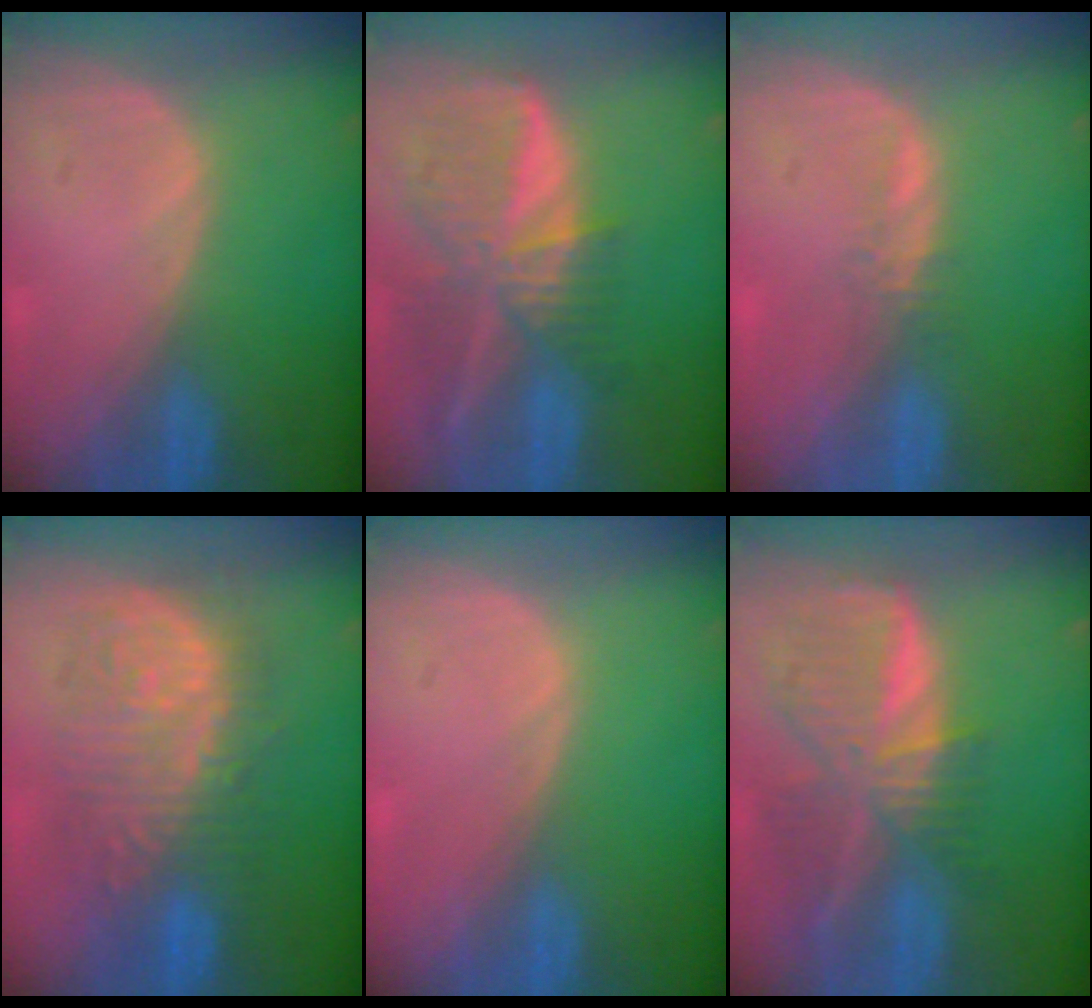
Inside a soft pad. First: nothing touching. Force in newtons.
{"total": 9.5, "press": 8.2, "slide": 4.7}
{"total": 1.3, "press": 1.2, "slide": 0.5}
{"total": 10.3, "press": 10.3, "slide": 0.5}
{"total": 0.0}
{"total": 9.4, "press": 8.3, "slide": 4.5}